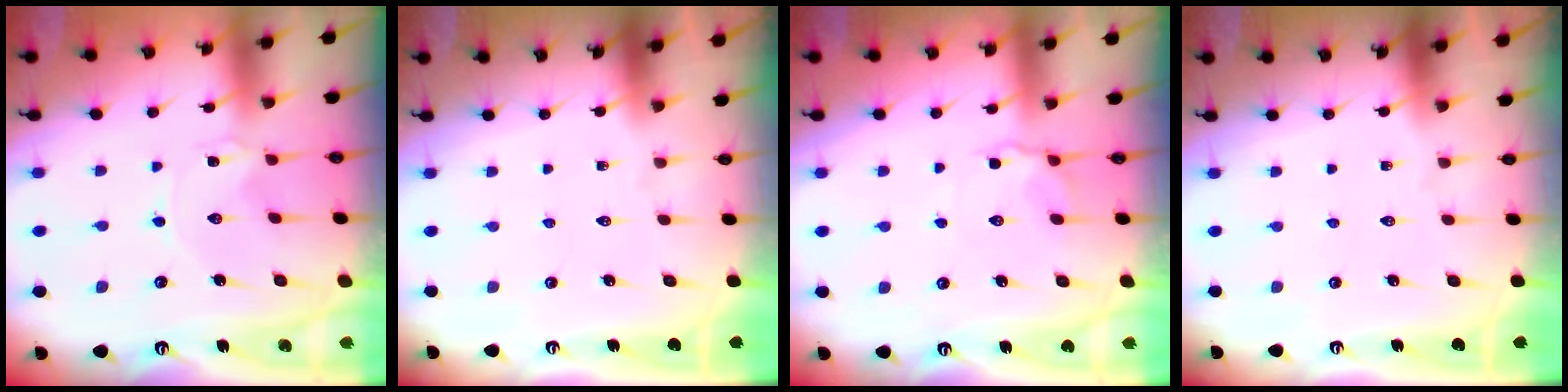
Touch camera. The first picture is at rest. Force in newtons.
{"total": 0.0}
{"total": 4.6, "press": 4.4, "slide": 1.2}
{"total": 0.0}